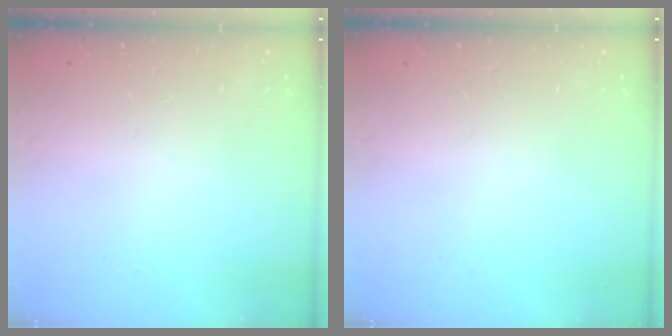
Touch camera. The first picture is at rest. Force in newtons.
{"total": 0.0}